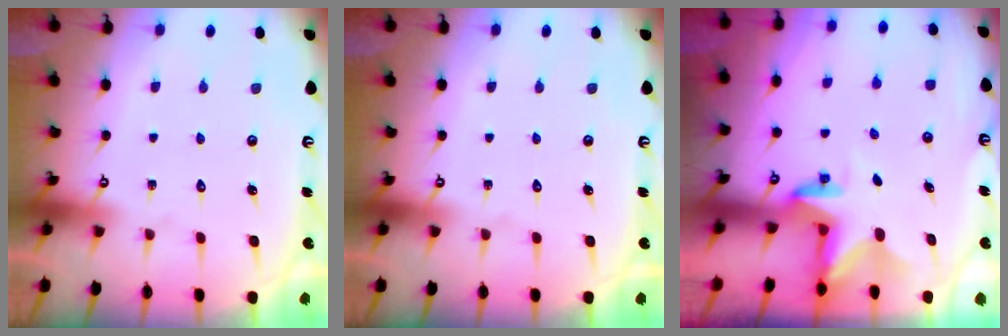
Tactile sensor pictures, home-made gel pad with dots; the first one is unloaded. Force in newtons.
{"total": 0.0}
{"total": 2.8, "press": 2.8, "slide": 0.2}